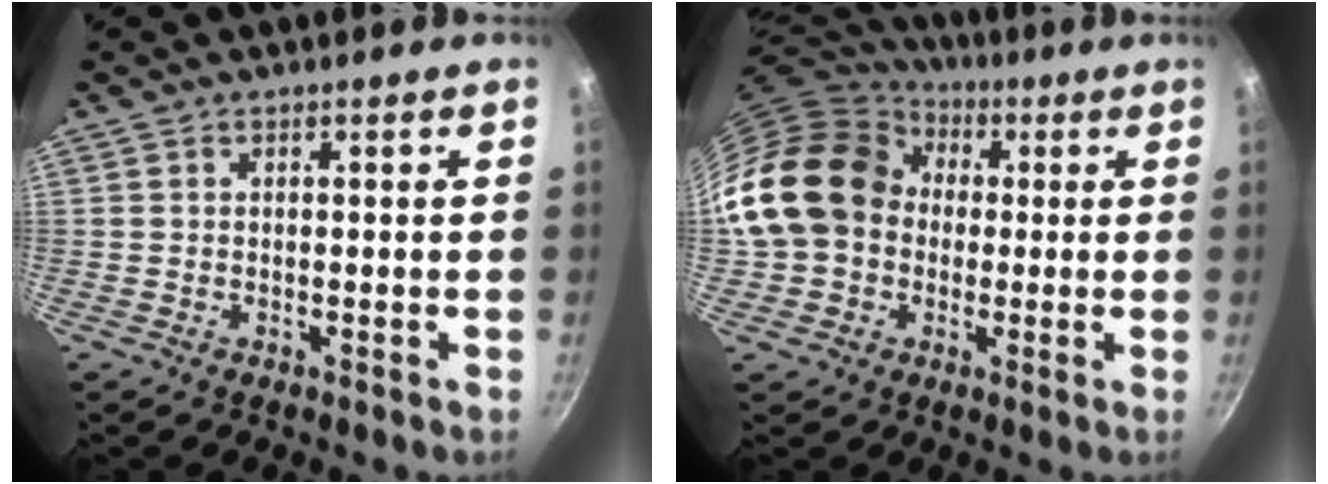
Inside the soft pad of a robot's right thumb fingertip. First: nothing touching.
{"total": 19.4, "force": [1.2, 16.1, 10.7], "torque": [-0.188, 0.051, 0.015]}